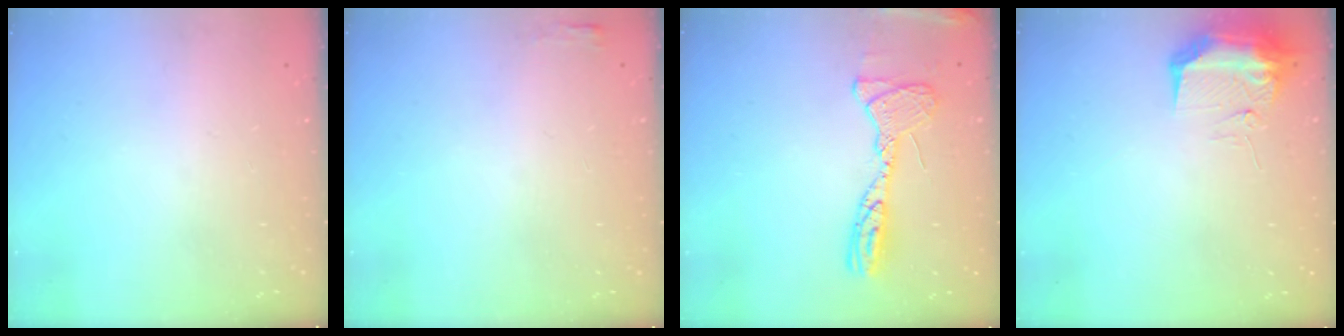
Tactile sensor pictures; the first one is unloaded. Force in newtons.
{"total": 2.7, "press": 2.6, "slide": 0.8}
{"total": 13.7, "press": 13.7, "slide": 1.5}
{"total": 9.7, "press": 9.7, "slide": 1.0}